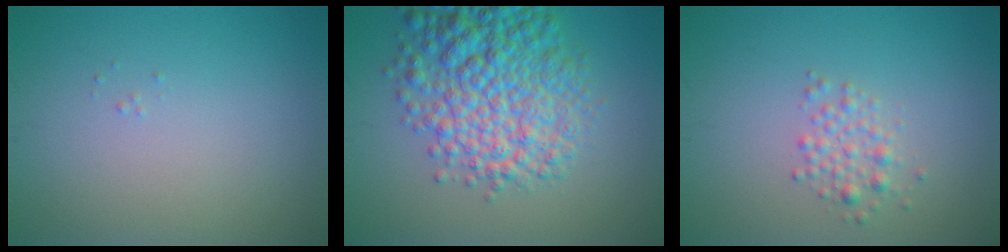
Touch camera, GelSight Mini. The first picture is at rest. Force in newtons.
{"total": 8.5, "press": 8.5, "slide": 0.3}
{"total": 1.9, "press": 1.9, "slide": 0.1}